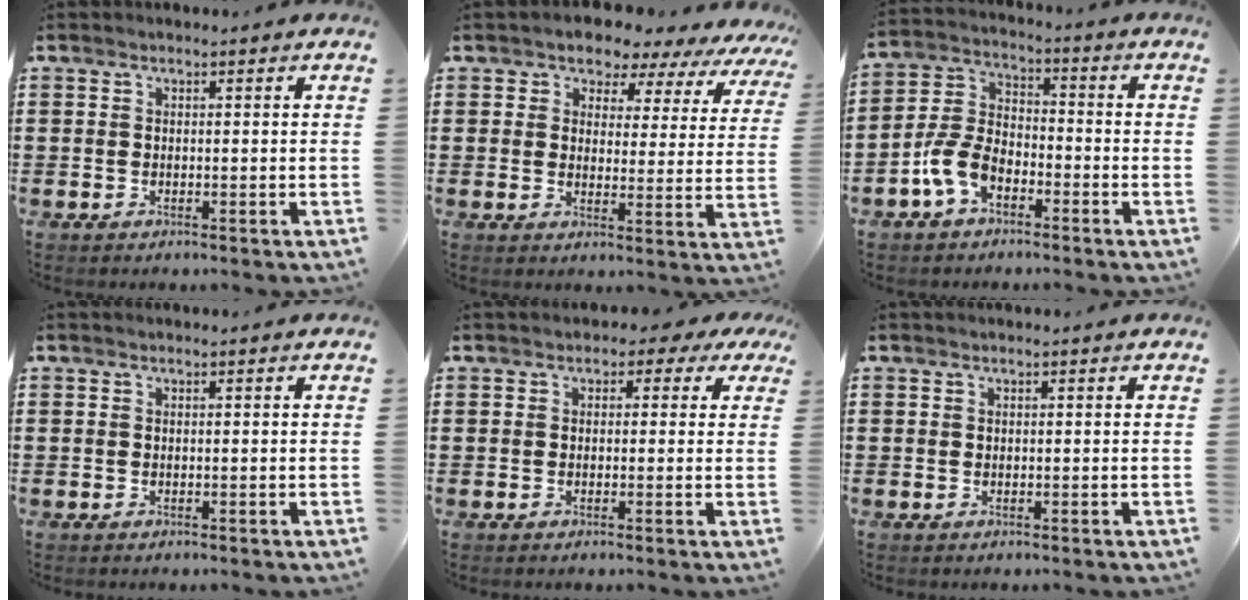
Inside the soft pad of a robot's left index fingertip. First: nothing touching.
{"total": 4.2, "force": [3.6, 2.0, 0.4], "torque": [-0.034, -0.017, 0.059]}
{"total": 7.4, "force": [-4.1, 4.1, 4.6], "torque": [-0.121, 0.005, -0.084]}
{"total": 0.0}
{"total": 1.6, "force": [0.3, 1.3, 1.0], "torque": [-0.016, 0.005, -0.001]}
{"total": 0.0}